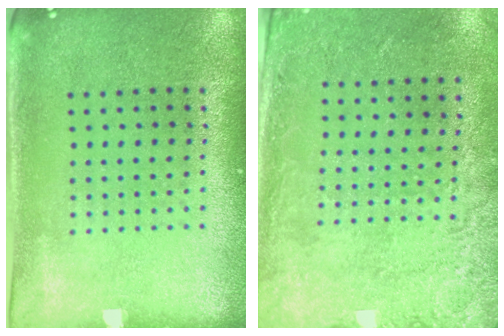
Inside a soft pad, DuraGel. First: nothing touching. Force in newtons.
{"total": 2.7, "press": 1.9, "slide": 1.9}